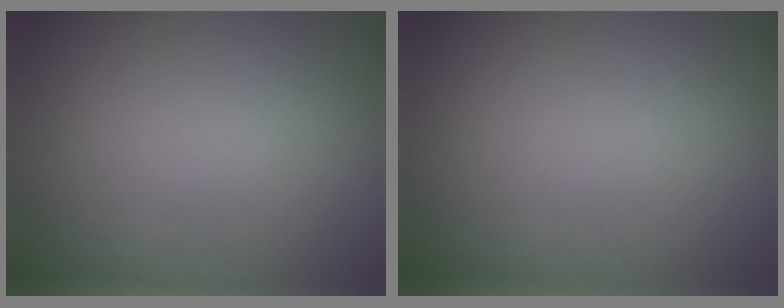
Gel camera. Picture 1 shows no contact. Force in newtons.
{"total": 0.0}